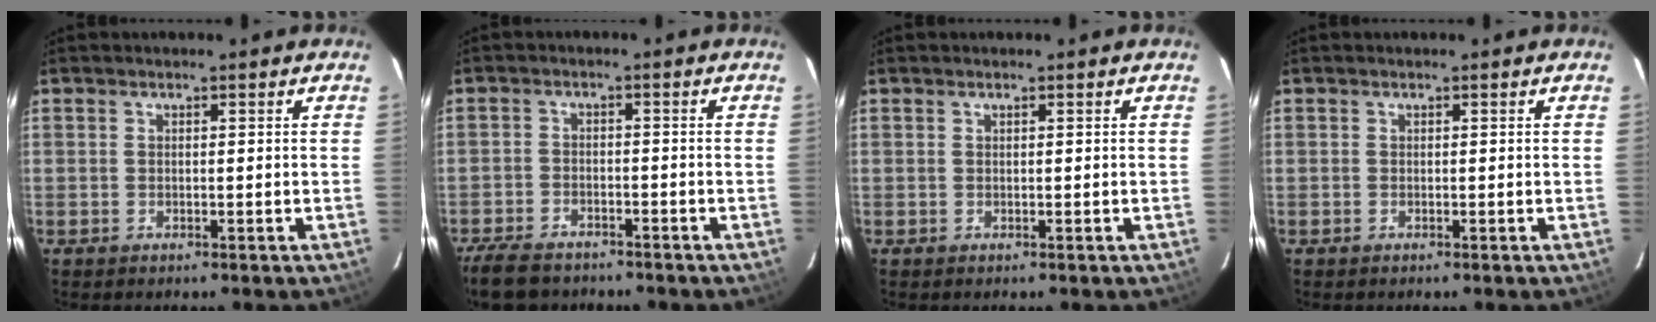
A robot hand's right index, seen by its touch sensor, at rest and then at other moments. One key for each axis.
{"total": 9.3, "fx": -7.5, "fy": 4.2, "fz": 3.6, "tx": -0.104, "ty": -0.010, "tz": -0.131}
{"total": 0.0}
{"total": 0.0}